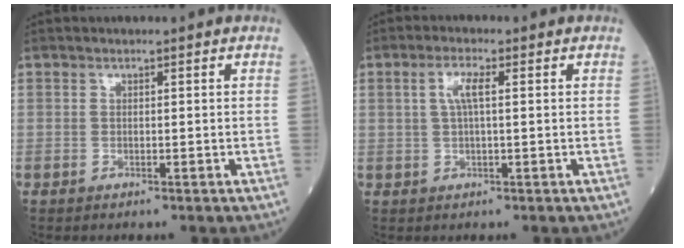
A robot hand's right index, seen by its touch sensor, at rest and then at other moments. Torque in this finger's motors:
{"motor_torque": [0.16, 0.02, 0.09, 0.03]}